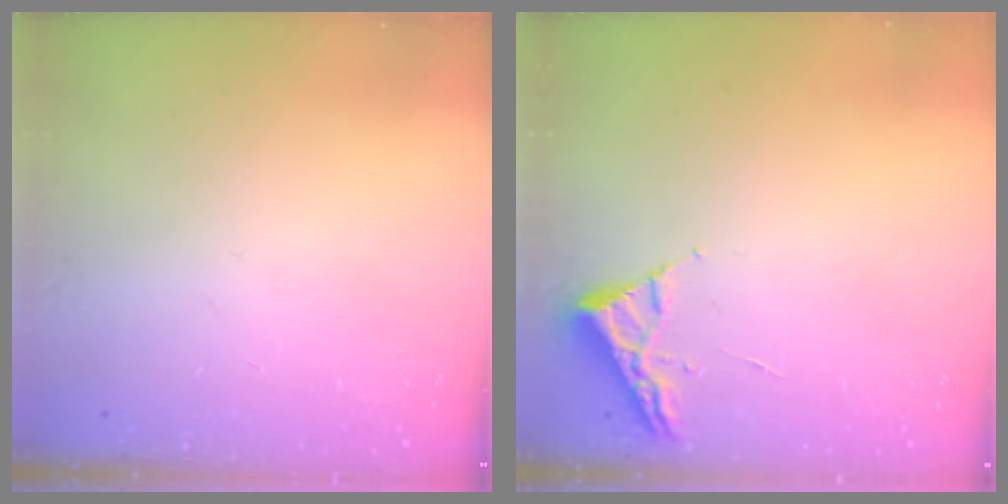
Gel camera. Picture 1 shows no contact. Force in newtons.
{"total": 2.6, "press": 2.6, "slide": 0.3}